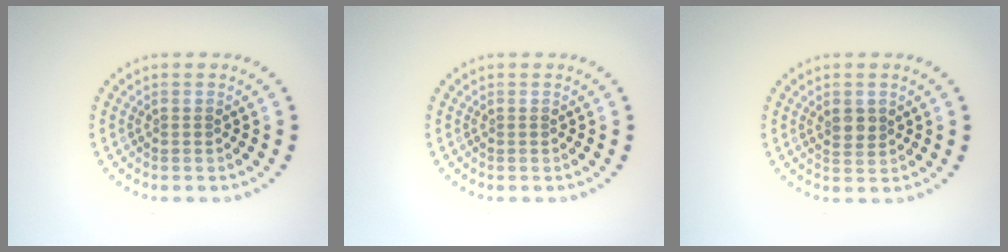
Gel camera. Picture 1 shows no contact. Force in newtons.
{"total": 0.0}
{"total": 1.8, "press": 1.7, "slide": 0.7}